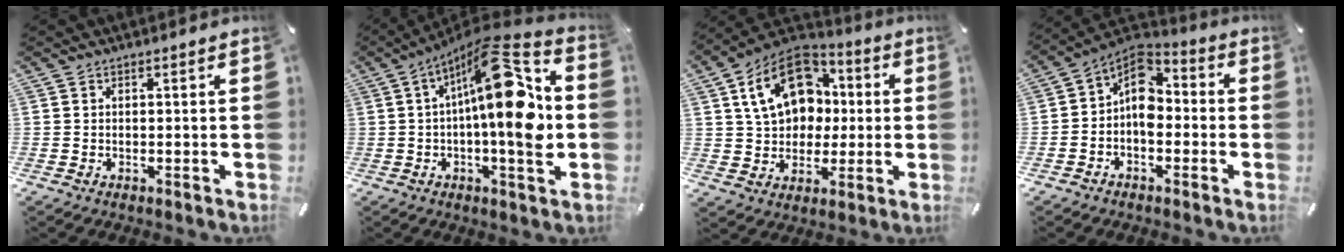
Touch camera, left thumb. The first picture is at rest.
{"total": 22.2, "force": [1.8, 7.0, 21.0], "torque": [-0.323, -0.019, 0.023]}
{"total": 17.8, "force": [4.1, 14.0, 10.2], "torque": [-0.183, 0.002, 0.079]}
{"total": 8.5, "force": [-1.0, 6.2, 5.7], "torque": [-0.107, -0.006, -0.024]}